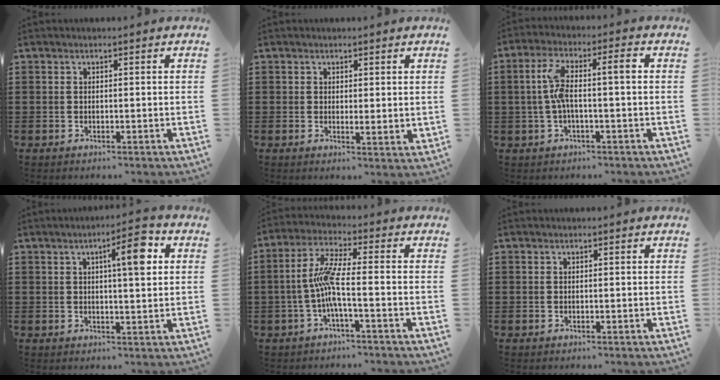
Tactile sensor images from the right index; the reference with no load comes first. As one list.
[{"total": 1.3, "force": [1.0, 0.5, 0.6], "torque": [-0.006, 0.001, 0.016]}, {"total": 6.6, "force": [-0.2, 1.4, 6.5], "torque": [-0.131, 0.004, -0.013]}, {"total": 6.4, "force": [2.0, 1.5, 5.8], "torque": [-0.095, 0.001, 0.024]}, {"total": 6.7, "force": [-1.6, 0.8, 6.5], "torque": [-0.153, -0.012, -0.043]}, {"total": 0.0}]